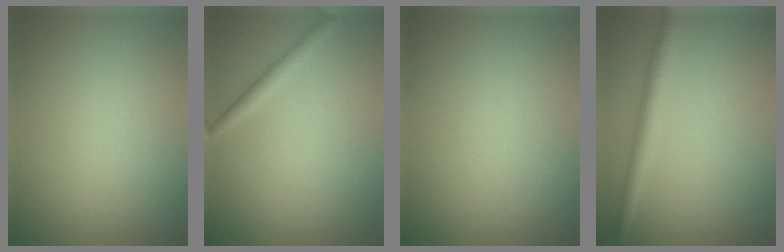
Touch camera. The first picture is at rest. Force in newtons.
{"total": 1.5, "press": 1.5, "slide": 0.1}
{"total": 0.0}
{"total": 2.9, "press": 2.9, "slide": 0.1}